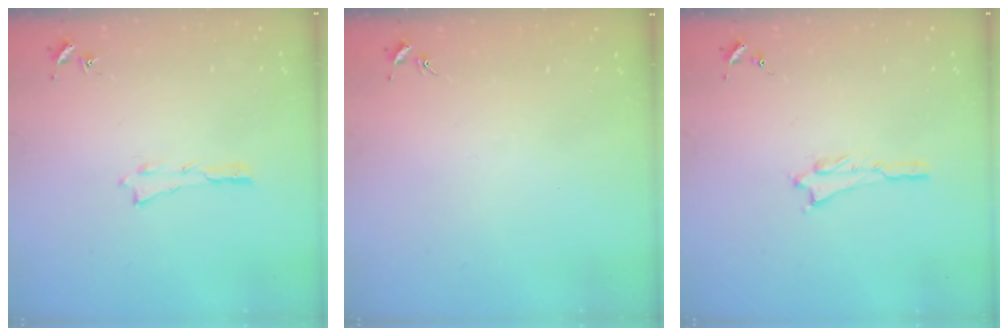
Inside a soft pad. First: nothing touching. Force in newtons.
{"total": 0.0}
{"total": 0.7, "press": 0.7, "slide": 0.1}